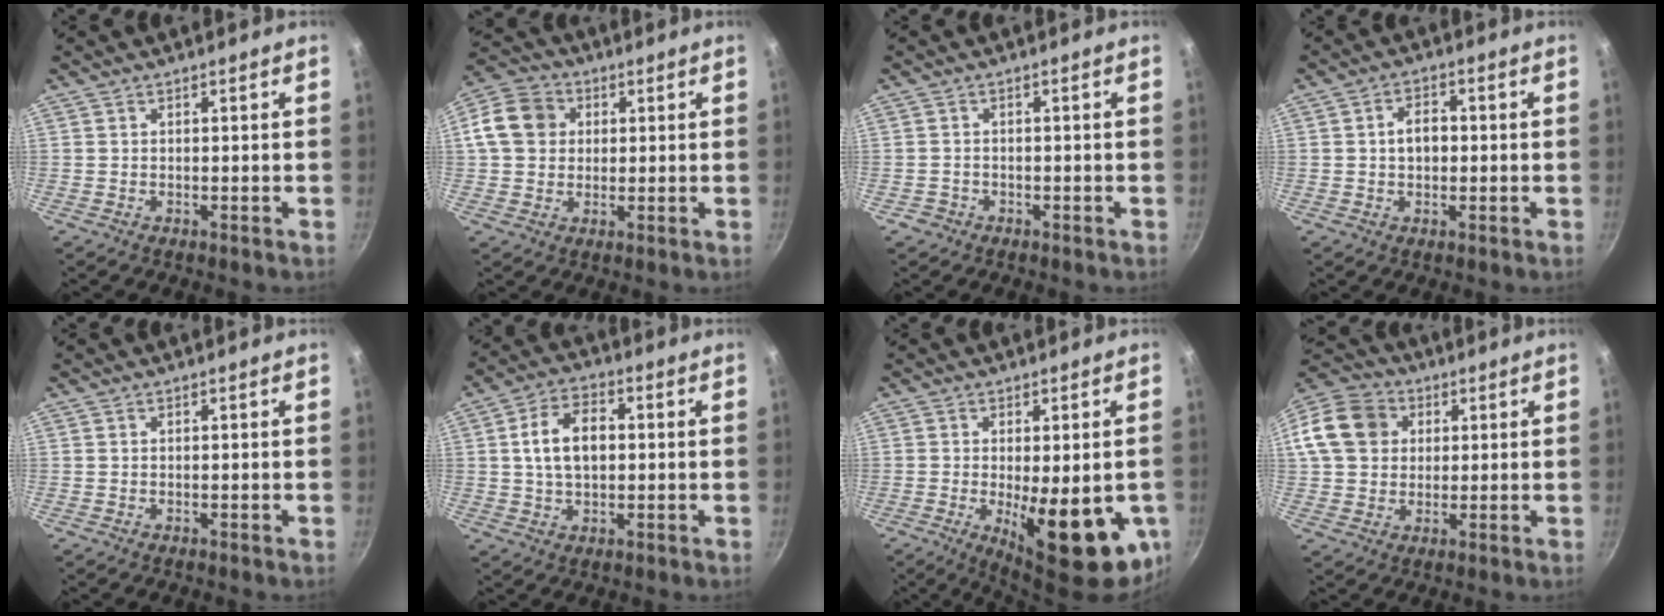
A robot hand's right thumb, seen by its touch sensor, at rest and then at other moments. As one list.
[{"total": 10.4, "force": [1.9, 8.8, 5.2], "torque": [-0.075, 0.015, 0.018]}, {"total": 1.7, "force": [-1.0, 1.3, 0.3], "torque": [-0.002, 0.013, -0.011]}, {"total": 4.4, "force": [0.1, 3.0, 3.2], "torque": [-0.035, 0.013, -0.001]}, {"total": 0.0}, {"total": 9.7, "force": [1.0, 6.1, 7.5], "torque": [-0.116, 0.017, 0.013]}, {"total": 18.1, "force": [-4.3, 6.4, 16.4], "torque": [-0.193, -0.021, -0.041]}, {"total": 13.5, "force": [3.0, 11.2, 7.0], "torque": [-0.114, 0.022, 0.041]}]